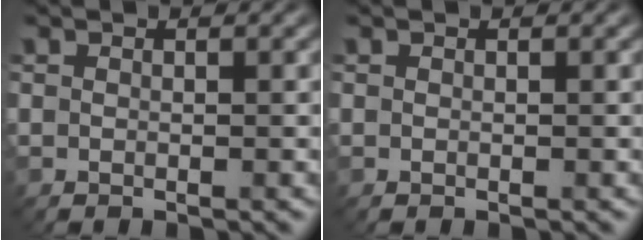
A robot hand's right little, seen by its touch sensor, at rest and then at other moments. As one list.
[{"total": 0.0}]